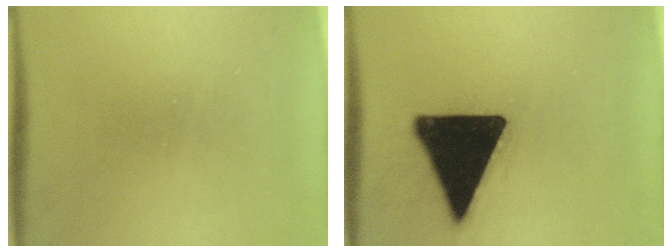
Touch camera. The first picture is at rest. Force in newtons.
{"total": 20.3}